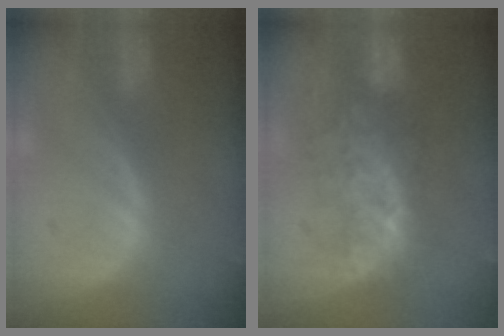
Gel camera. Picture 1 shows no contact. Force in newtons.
{"total": 7.6, "press": 7.3, "slide": 2.1}